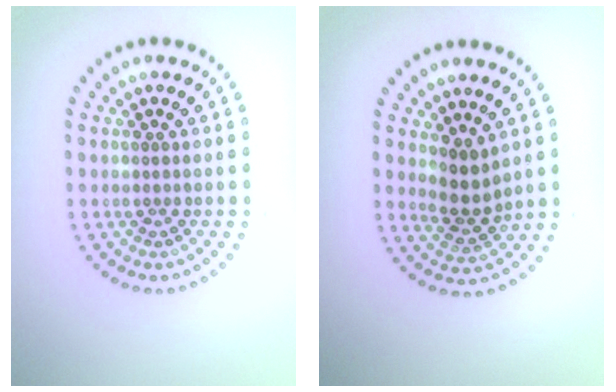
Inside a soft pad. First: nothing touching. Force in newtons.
{"total": 2.5, "press": 2.0, "slide": 1.6}